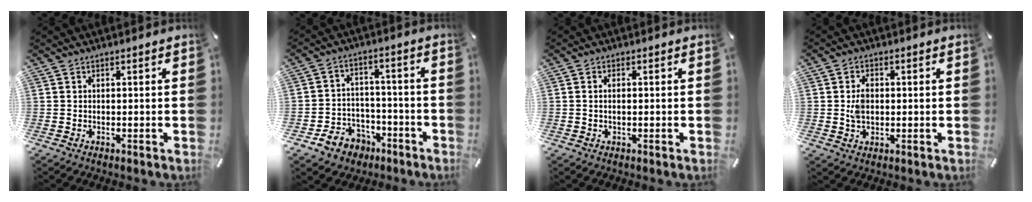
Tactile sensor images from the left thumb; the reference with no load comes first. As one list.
[{"total": 8.0, "force": [-4.4, 6.5, 1.6], "torque": [-0.034, 0.040, -0.077]}, {"total": 1.7, "force": [-0.1, 0.9, 1.5], "torque": [-0.029, 0.003, -0.004]}, {"total": 4.2, "force": [0.1, 2.9, 3.1], "torque": [-0.059, 0.003, -0.003]}]